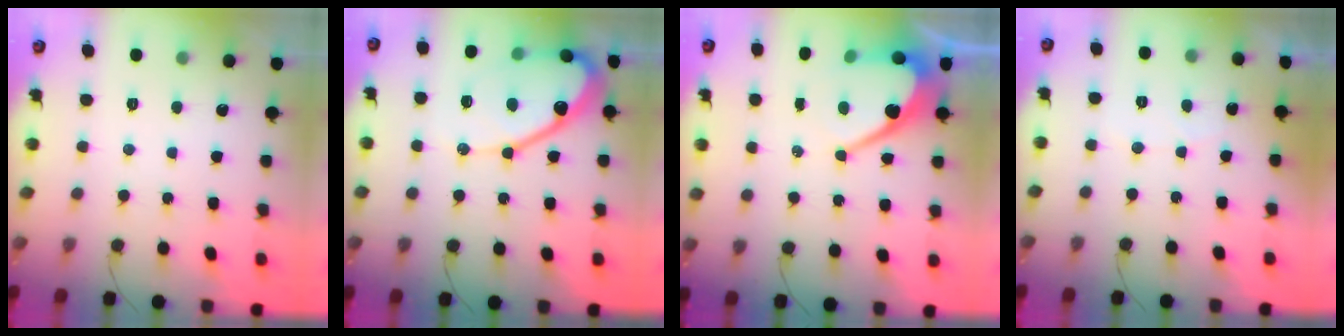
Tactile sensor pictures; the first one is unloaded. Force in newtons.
{"total": 15.8, "press": 15.8, "slide": 1.2}
{"total": 12.2, "press": 12.1, "slide": 0.9}
{"total": 3.4, "press": 3.4, "slide": 0.2}